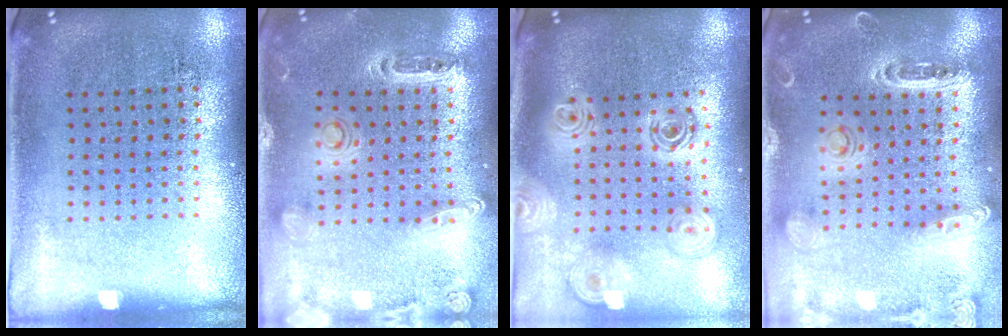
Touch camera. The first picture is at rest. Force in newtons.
{"total": 1.4, "press": 1.3, "slide": 0.3}
{"total": 2.4, "press": 1.9, "slide": 1.5}
{"total": 1.4, "press": 1.4, "slide": 0.0}